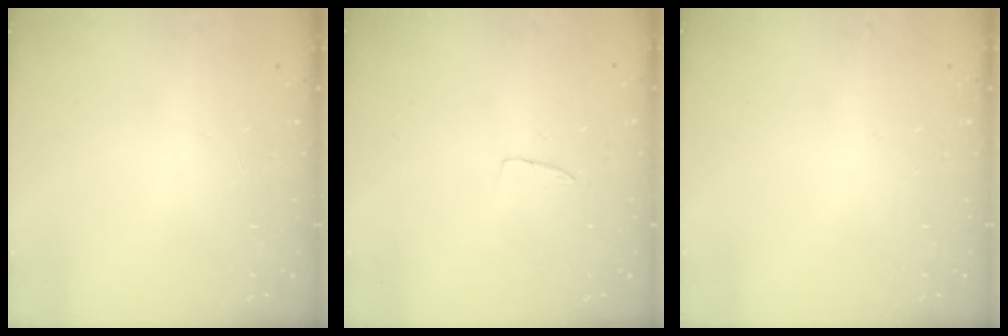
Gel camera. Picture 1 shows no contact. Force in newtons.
{"total": 3.5, "press": 3.5, "slide": 0.2}
{"total": 0.0}